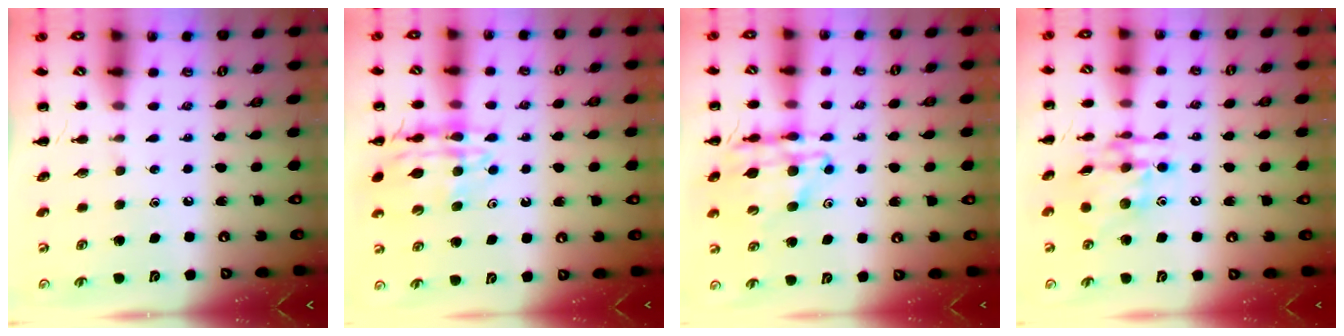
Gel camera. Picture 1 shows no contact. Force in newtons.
{"total": 13.0, "press": 12.6, "slide": 3.1}
{"total": 12.0, "press": 11.5, "slide": 3.4}
{"total": 14.5, "press": 14.3, "slide": 2.2}